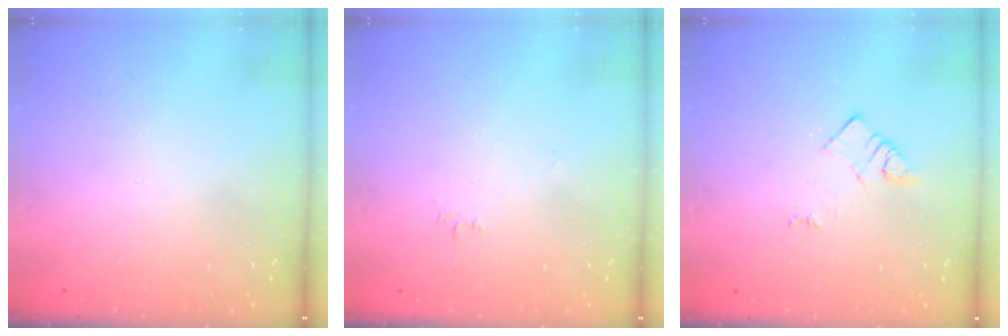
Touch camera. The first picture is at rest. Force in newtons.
{"total": 4.3, "press": 4.3, "slide": 0.6}
{"total": 3.0, "press": 3.0, "slide": 0.4}